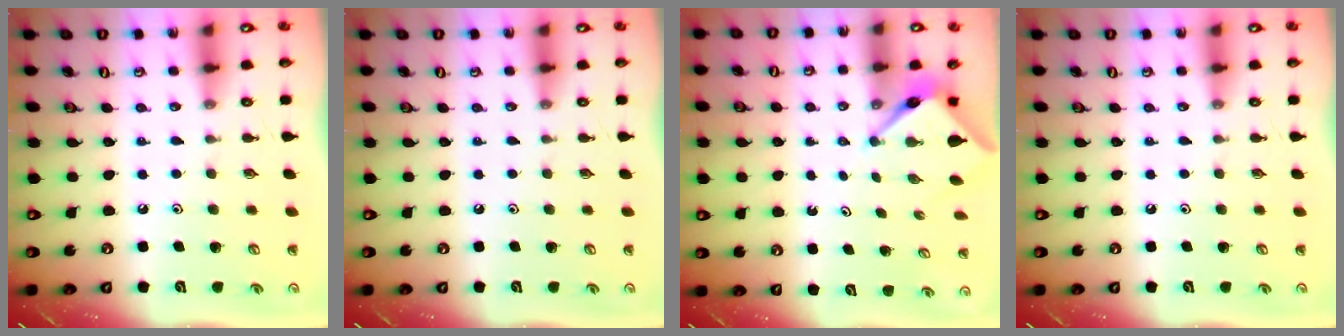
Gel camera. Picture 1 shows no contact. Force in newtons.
{"total": 0.0}
{"total": 4.0, "press": 4.0, "slide": 0.2}
{"total": 0.0}